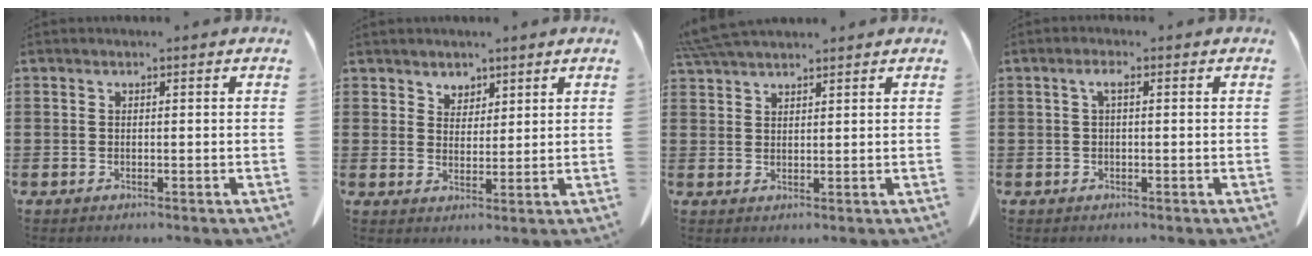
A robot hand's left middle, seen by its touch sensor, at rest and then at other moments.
{"total": 2.9, "force": [2.5, 1.5, 0.1], "torque": [-0.011, 0.002, 0.048]}
{"total": 4.5, "force": [4.2, 0.6, 1.6], "torque": [-0.042, -0.005, 0.081]}
{"total": 1.7, "force": [0.1, 0.4, 1.7], "torque": [-0.033, 0.004, 0.001]}